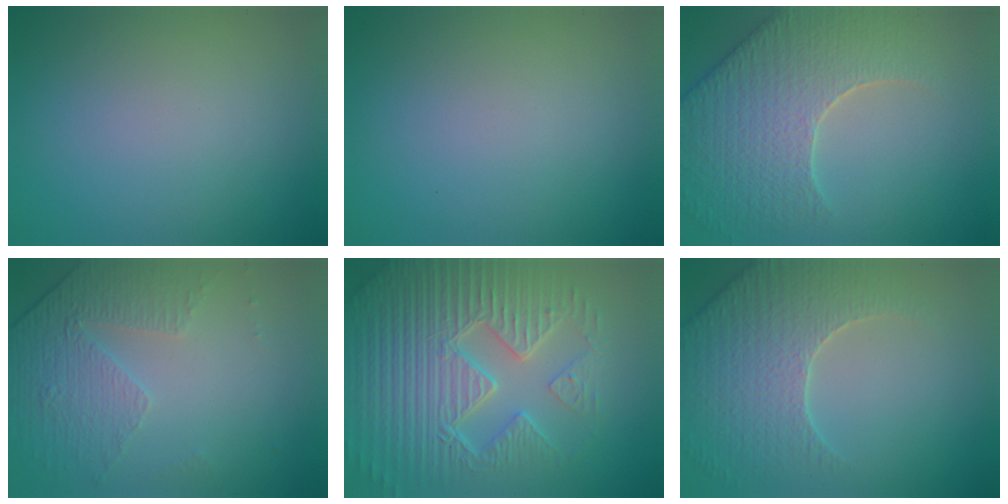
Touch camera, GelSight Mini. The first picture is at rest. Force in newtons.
{"total": 0.0}
{"total": 7.7, "press": 6.1, "slide": 4.6}
{"total": 4.7, "press": 3.1, "slide": 3.6}
{"total": 9.0, "press": 6.4, "slide": 6.3}
{"total": 5.1, "press": 4.9, "slide": 1.6}